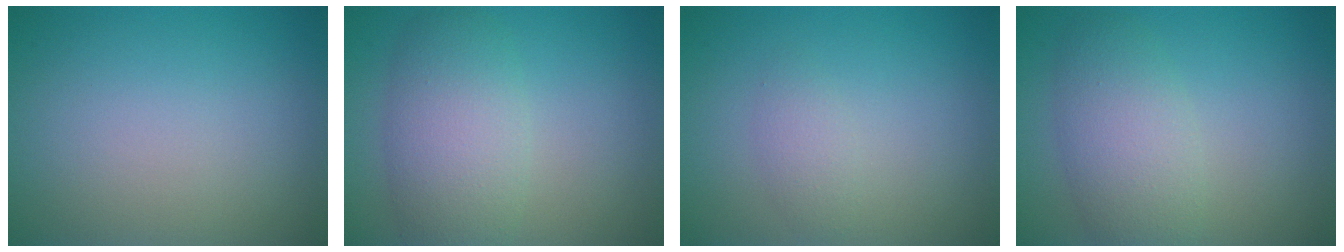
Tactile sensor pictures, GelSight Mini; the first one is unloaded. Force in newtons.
{"total": 5.4, "press": 5.4, "slide": 0.5}
{"total": 1.3, "press": 1.3, "slide": 0.1}
{"total": 4.5, "press": 4.5, "slide": 0.2}